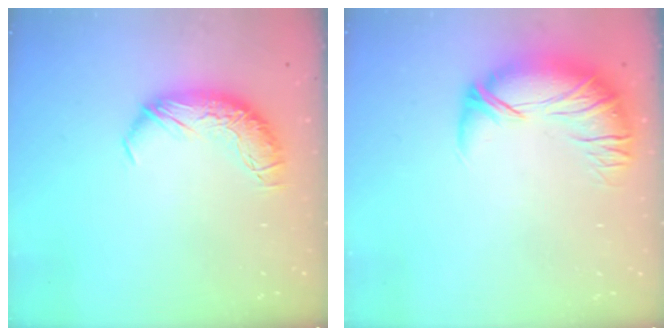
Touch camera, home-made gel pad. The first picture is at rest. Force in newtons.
{"total": 3.1, "press": 1.0, "slide": 2.9}